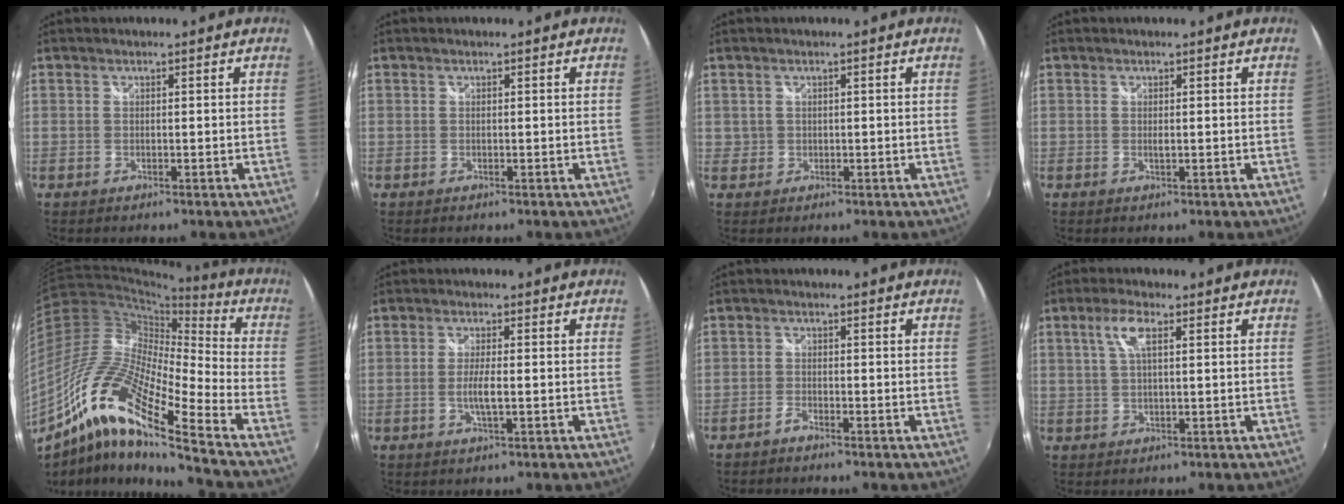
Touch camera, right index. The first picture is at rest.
{"total": 0.0}
{"total": 2.2, "force": [0.5, 2.2, 0.0], "torque": [0.007, 0.005, 0.007]}
{"total": 0.7, "force": [0.1, 0.1, 0.6], "torque": [-0.011, 0.000, 0.001]}
{"total": 18.5, "force": [-10.7, 2.6, 14.8], "torque": [-0.269, -0.012, -0.226]}
{"total": 3.6, "force": [-0.7, 0.4, 3.5], "torque": [-0.065, -0.007, -0.013]}
{"total": 1.5, "force": [-1.4, 0.3, 0.5], "torque": [-0.017, 0.002, -0.030]}
{"total": 4.6, "force": [1.6, 1.4, 4.1], "torque": [-0.080, 0.008, 0.030]}